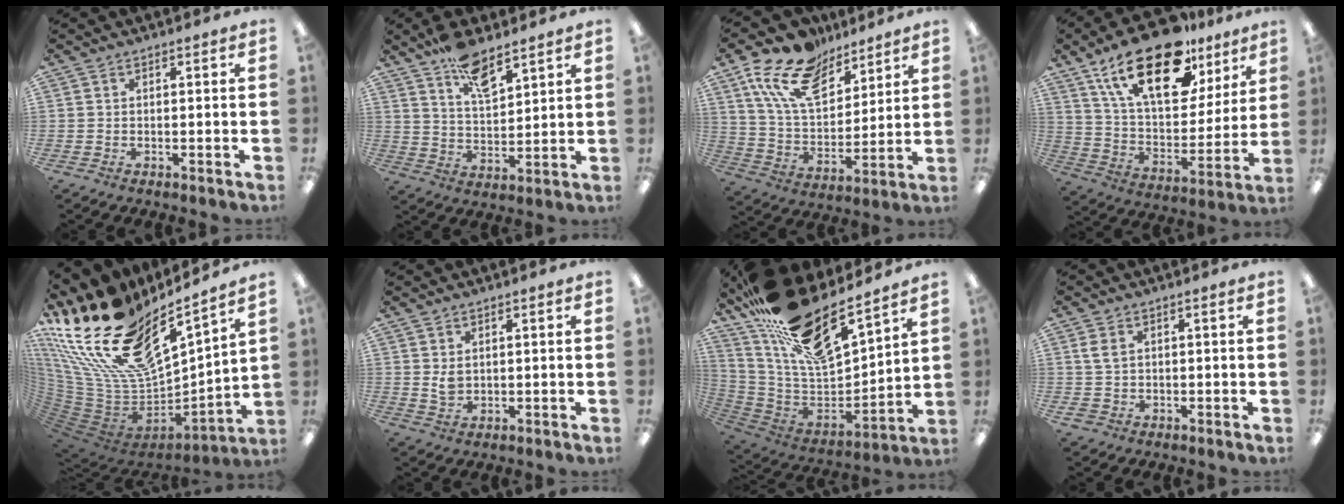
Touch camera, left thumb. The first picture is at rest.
{"total": 10.3, "force": [7.6, 4.0, 5.6], "torque": [-0.099, -0.039, 0.137]}
{"total": 17.7, "force": [11.8, 9.6, 9.2], "torque": [-0.182, -0.052, 0.219]}
{"total": 24.2, "force": [15.5, 10.7, 15.2], "torque": [-0.253, -0.080, 0.269]}
{"total": 23.7, "force": [13.9, 11.4, 15.5], "torque": [-0.302, -0.124, 0.272]}
{"total": 3.0, "force": [1.1, 2.0, 2.0], "torque": [-0.035, 0.000, 0.018]}
{"total": 22.9, "force": [17.2, 7.8, 12.9], "torque": [-0.224, -0.111, 0.300]}
{"total": 3.6, "force": [0.7, 2.7, 2.2], "torque": [-0.052, 0.005, 0.011]}